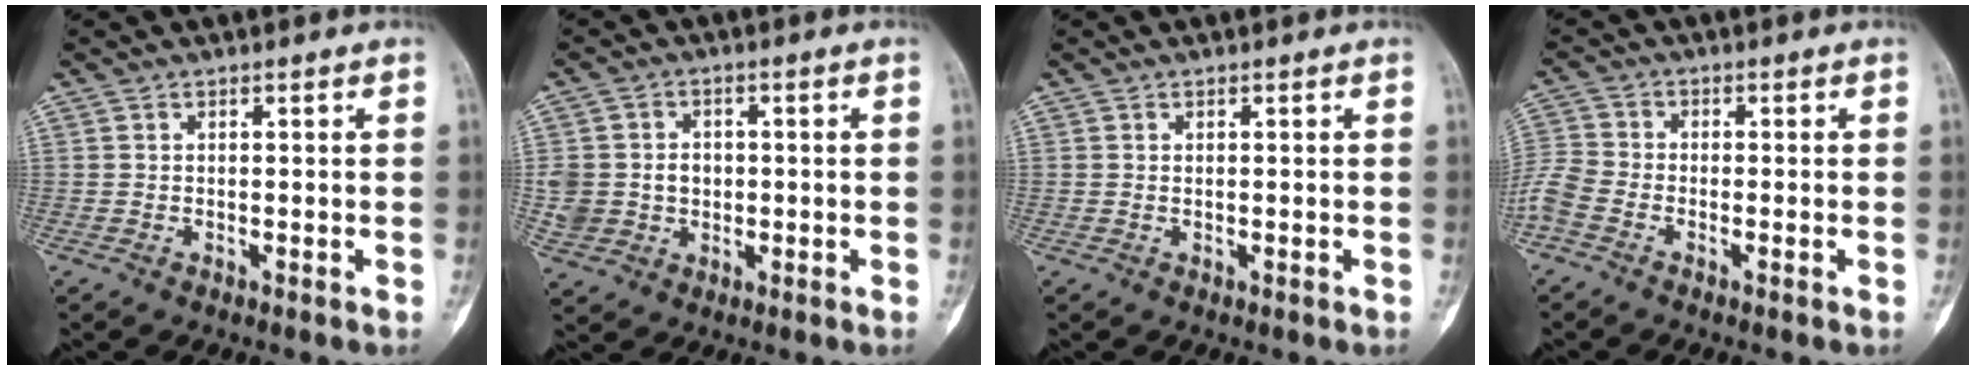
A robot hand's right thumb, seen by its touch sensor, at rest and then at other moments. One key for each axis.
{"total": 8.9, "fx": 0.0, "fy": 7.9, "fz": 4.1, "tx": -0.071, "ty": 0.011, "tz": 0.014}
{"total": 0.0}
{"total": 6.6, "fx": -3.1, "fy": 3.9, "fz": 4.4, "tx": -0.110, "ty": 0.012, "tz": -0.073}